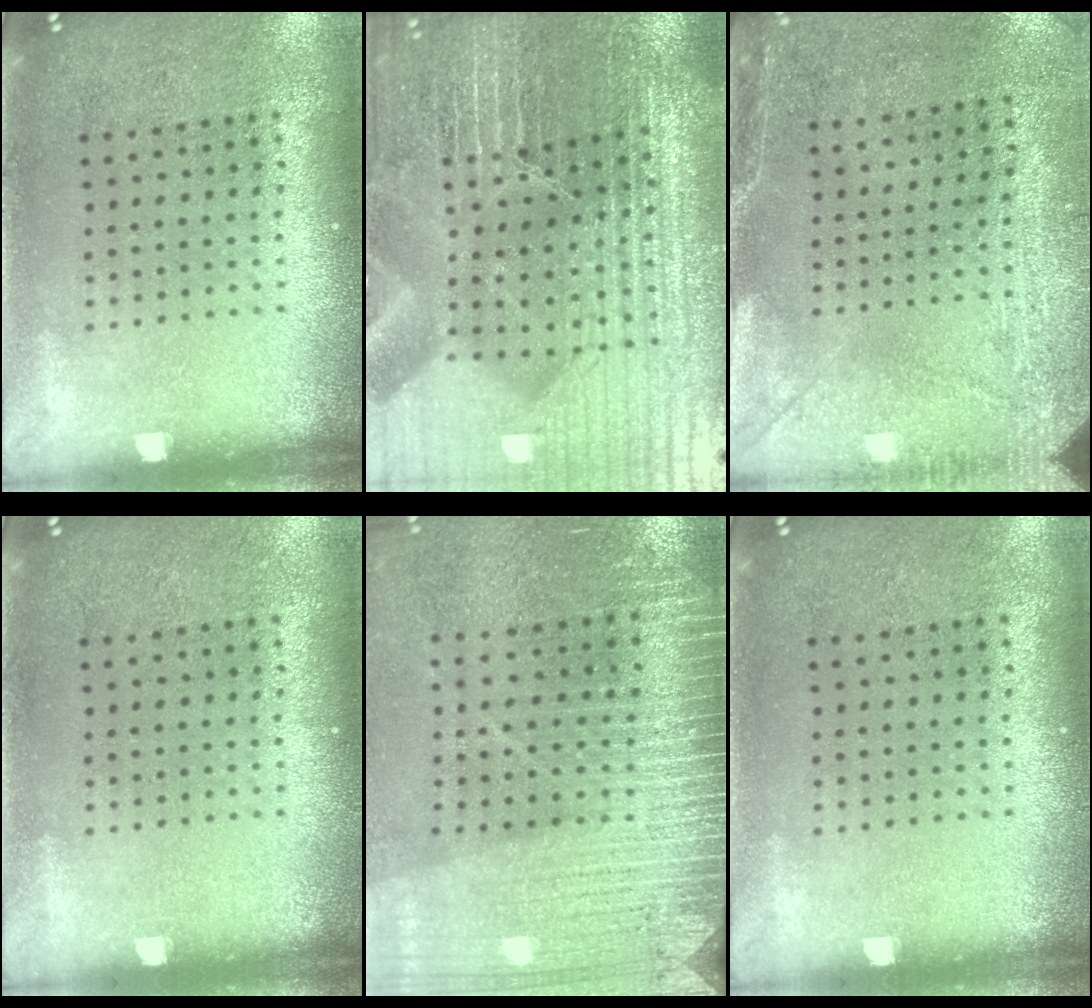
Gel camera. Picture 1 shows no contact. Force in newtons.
{"total": 5.7, "press": 5.3, "slide": 2.2}
{"total": 3.0, "press": 2.4, "slide": 1.8}
{"total": 0.0}
{"total": 3.5, "press": 3.4, "slide": 0.3}
{"total": 0.0}